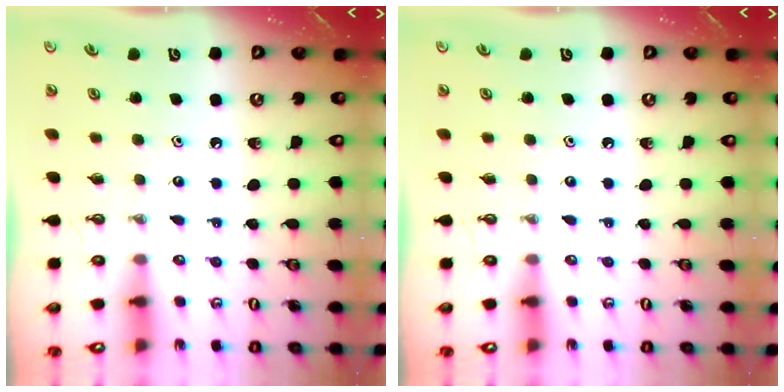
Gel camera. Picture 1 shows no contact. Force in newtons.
{"total": 0.0}